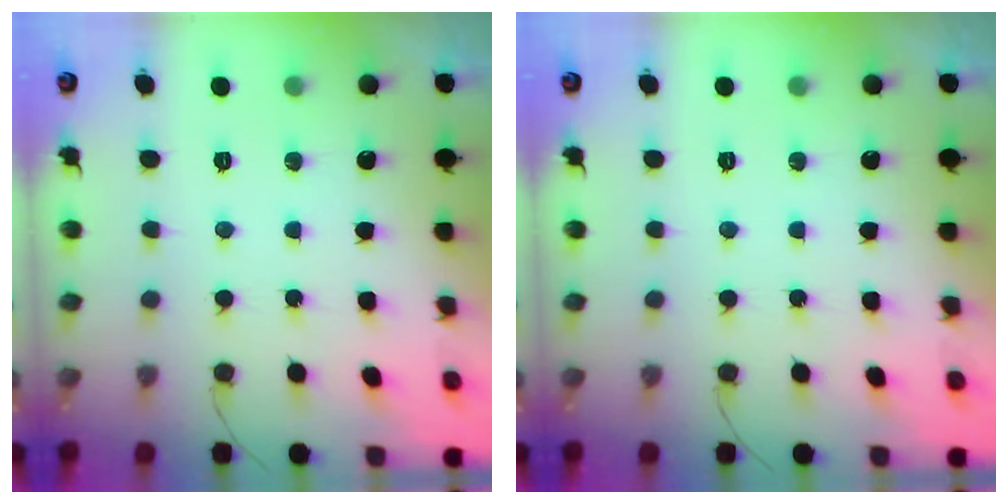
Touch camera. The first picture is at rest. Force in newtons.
{"total": 0.0}